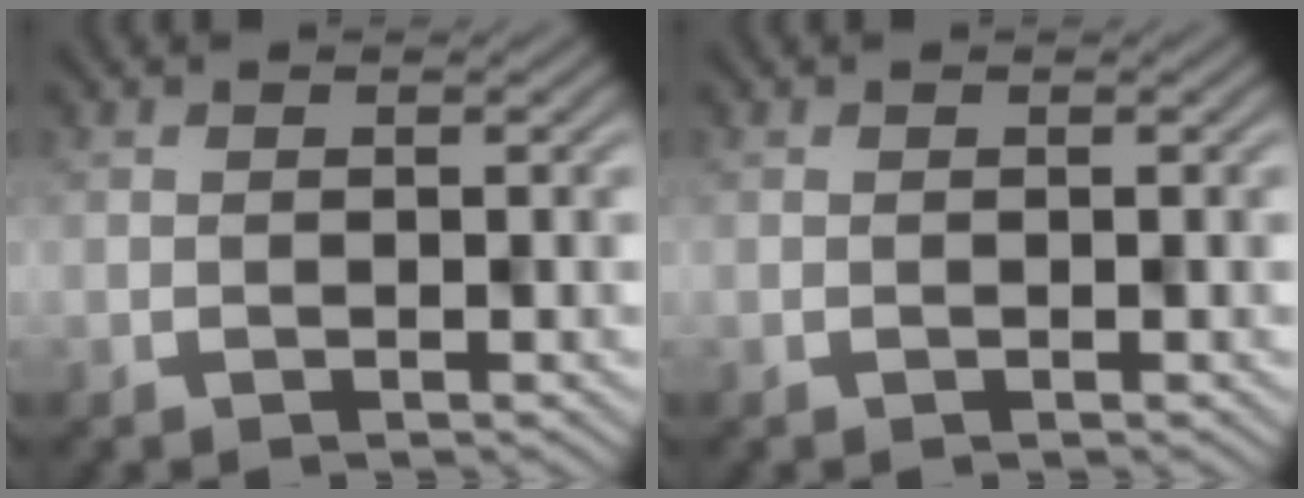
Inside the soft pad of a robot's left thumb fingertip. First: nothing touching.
{"total": 0.0}